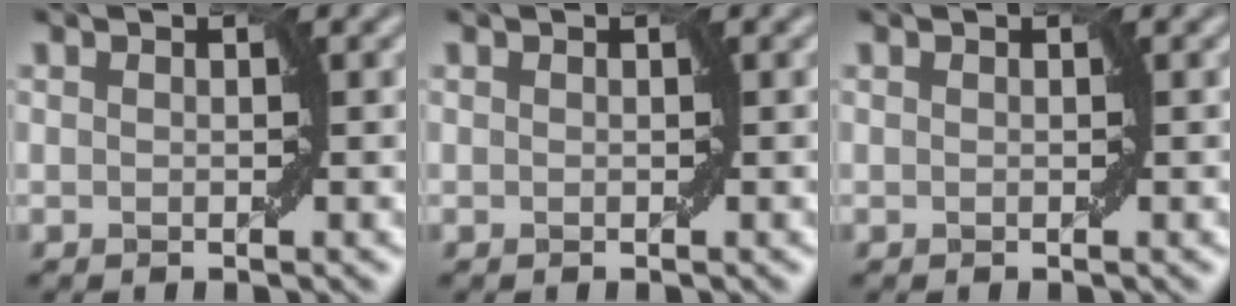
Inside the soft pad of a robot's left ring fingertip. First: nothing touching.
{"total": 0.0}
{"total": 0.0}